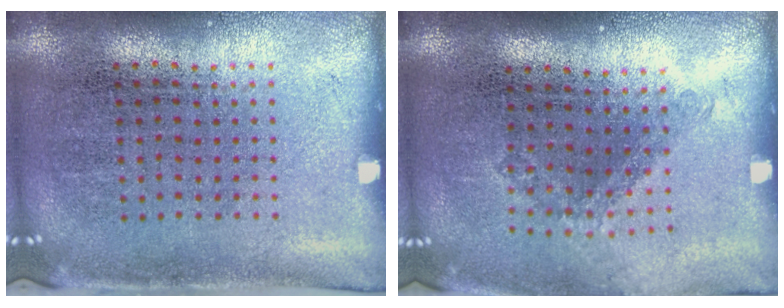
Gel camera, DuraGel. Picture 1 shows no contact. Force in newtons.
{"total": 1.2, "press": 0.9, "slide": 0.8}